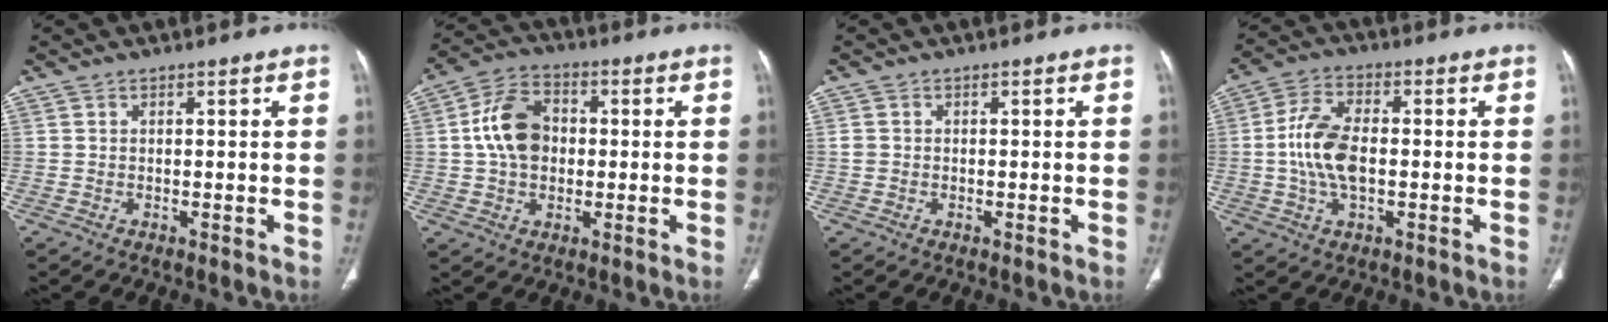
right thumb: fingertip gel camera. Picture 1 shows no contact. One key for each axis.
{"total": 10.6, "fx": 0.6, "fy": 7.6, "fz": 7.3, "tx": -0.117, "ty": 0.019, "tz": 0.005}
{"total": 1.1, "fx": -0.1, "fy": 1.0, "fz": 0.5, "tx": -0.010, "ty": 0.002, "tz": -0.003}
{"total": 10.3, "fx": -0.5, "fy": 5.6, "fz": 8.6, "tx": -0.170, "ty": 0.013, "tz": -0.014}